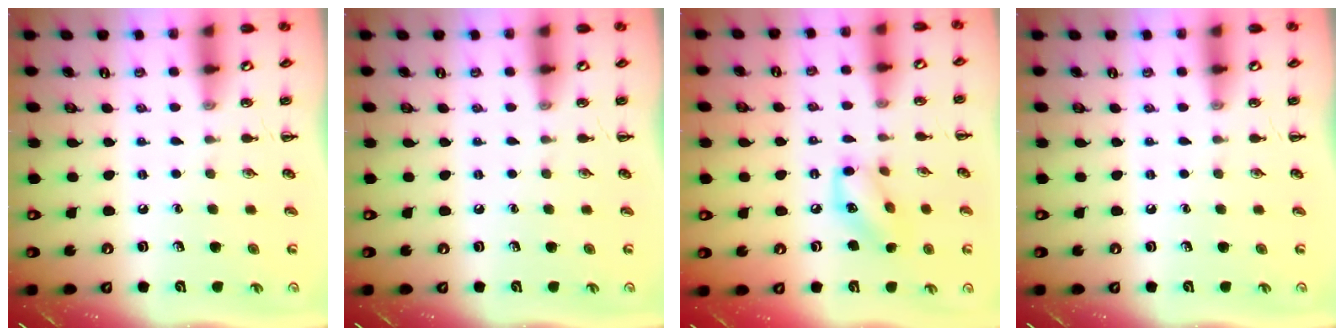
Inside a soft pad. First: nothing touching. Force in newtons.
{"total": 0.0}
{"total": 9.9, "press": 9.9, "slide": 0.3}
{"total": 0.0}